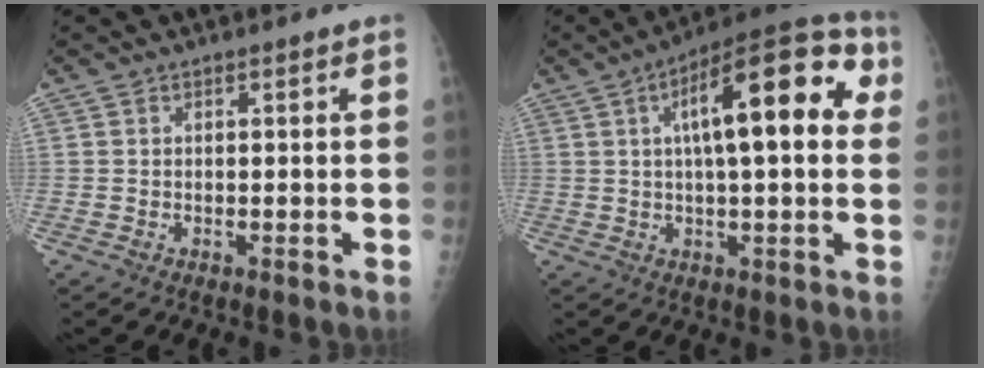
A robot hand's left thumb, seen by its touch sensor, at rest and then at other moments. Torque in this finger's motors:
{"motor_torque": [1.04, 1.54, 1.40, -0.71, 0.45]}